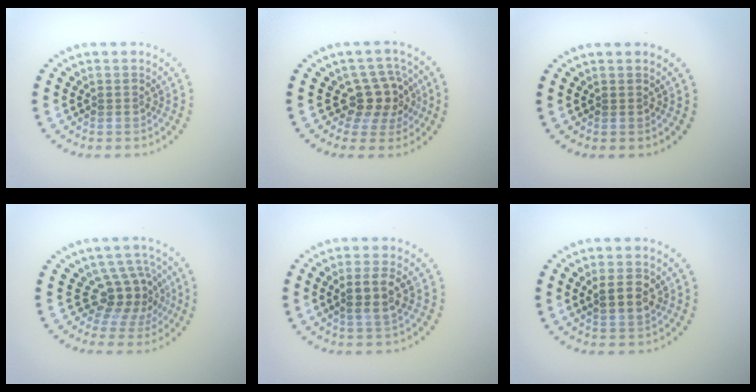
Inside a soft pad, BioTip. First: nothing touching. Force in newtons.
{"total": 3.6, "press": 3.0, "slide": 1.9}
{"total": 0.0}
{"total": 3.8, "press": 3.0, "slide": 2.3}
{"total": 2.6, "press": 2.5, "slide": 0.8}
{"total": 2.8, "press": 2.7, "slide": 0.6}